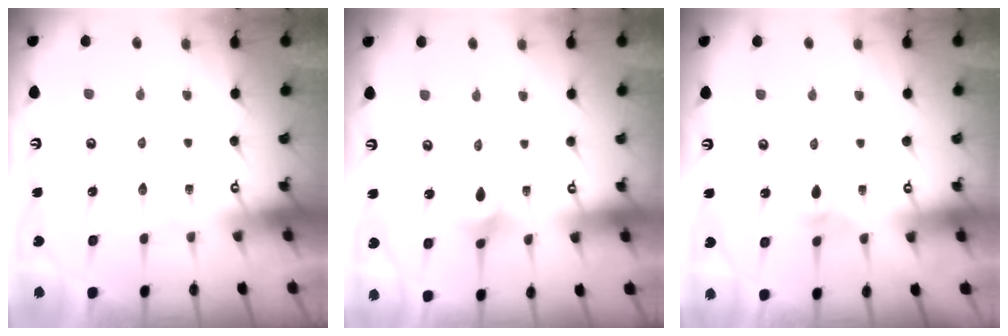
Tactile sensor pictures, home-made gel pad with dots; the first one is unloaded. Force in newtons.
{"total": 2.8, "press": 2.8, "slide": 0.6}
{"total": 2.3, "press": 2.3, "slide": 0.5}